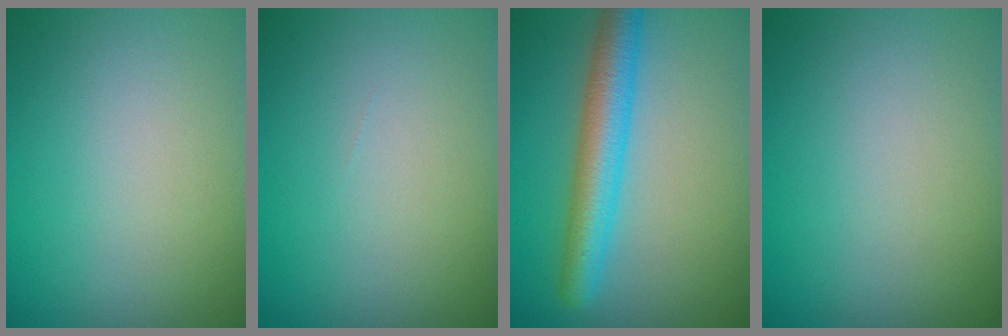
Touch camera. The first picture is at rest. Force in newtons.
{"total": 0.0}
{"total": 5.4, "press": 5.4, "slide": 0.1}
{"total": 0.0}